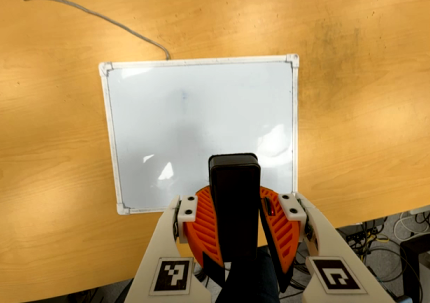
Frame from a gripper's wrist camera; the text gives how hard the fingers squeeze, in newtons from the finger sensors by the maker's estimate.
{"total": 10.4, "left": 10.3, "right": 10.5}